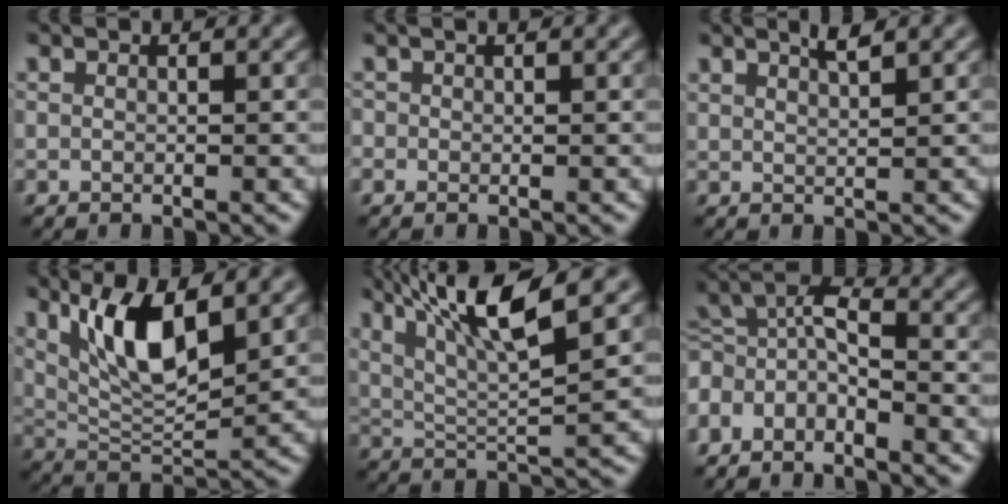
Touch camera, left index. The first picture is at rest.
{"total": 0.0}
{"total": 1.4, "force": [1.0, 0.3, 0.9], "torque": [-0.008, 0.003, 0.017]}
{"total": 7.1, "force": [2.7, 2.4, 6.0], "torque": [-0.115, -0.009, 0.054]}
{"total": 9.3, "force": [5.2, 2.0, 7.4], "torque": [-0.129, 0.013, 0.096]}
{"total": 4.0, "force": [-2.8, 1.6, 2.4], "torque": [-0.047, 0.008, -0.061]}